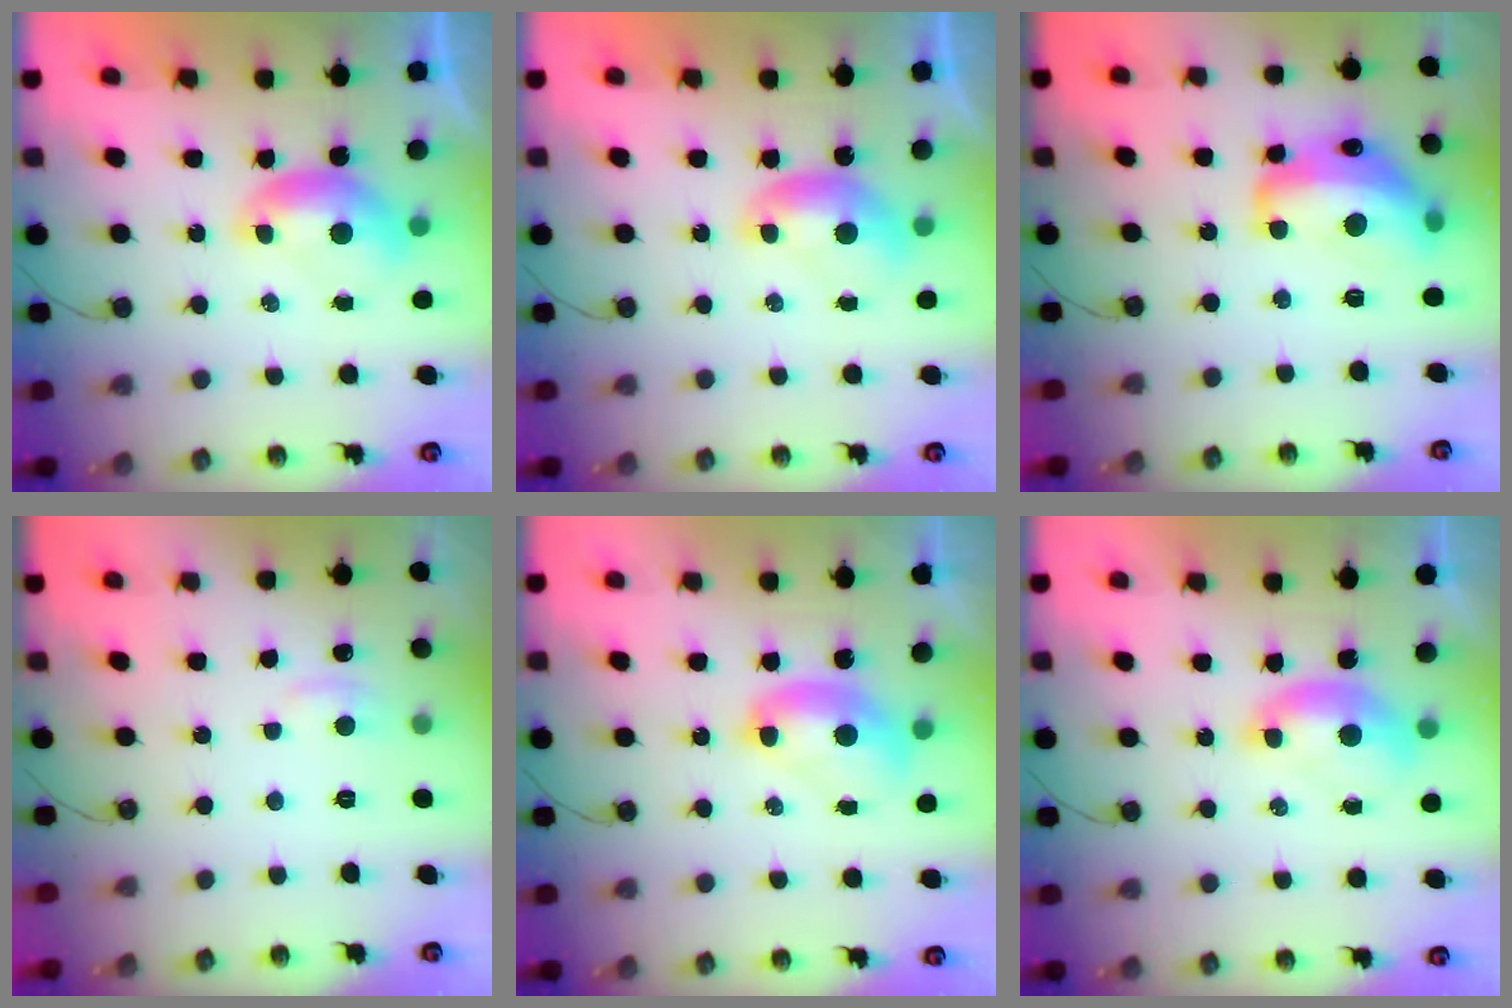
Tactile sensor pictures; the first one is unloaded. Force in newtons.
{"total": 0.0}
{"total": 12.5, "press": 12.4, "slide": 1.0}
{"total": 1.5, "press": 1.4, "slide": 0.7}
{"total": 2.5, "press": 2.5, "slide": 0.1}
{"total": 1.5, "press": 1.4, "slide": 0.6}